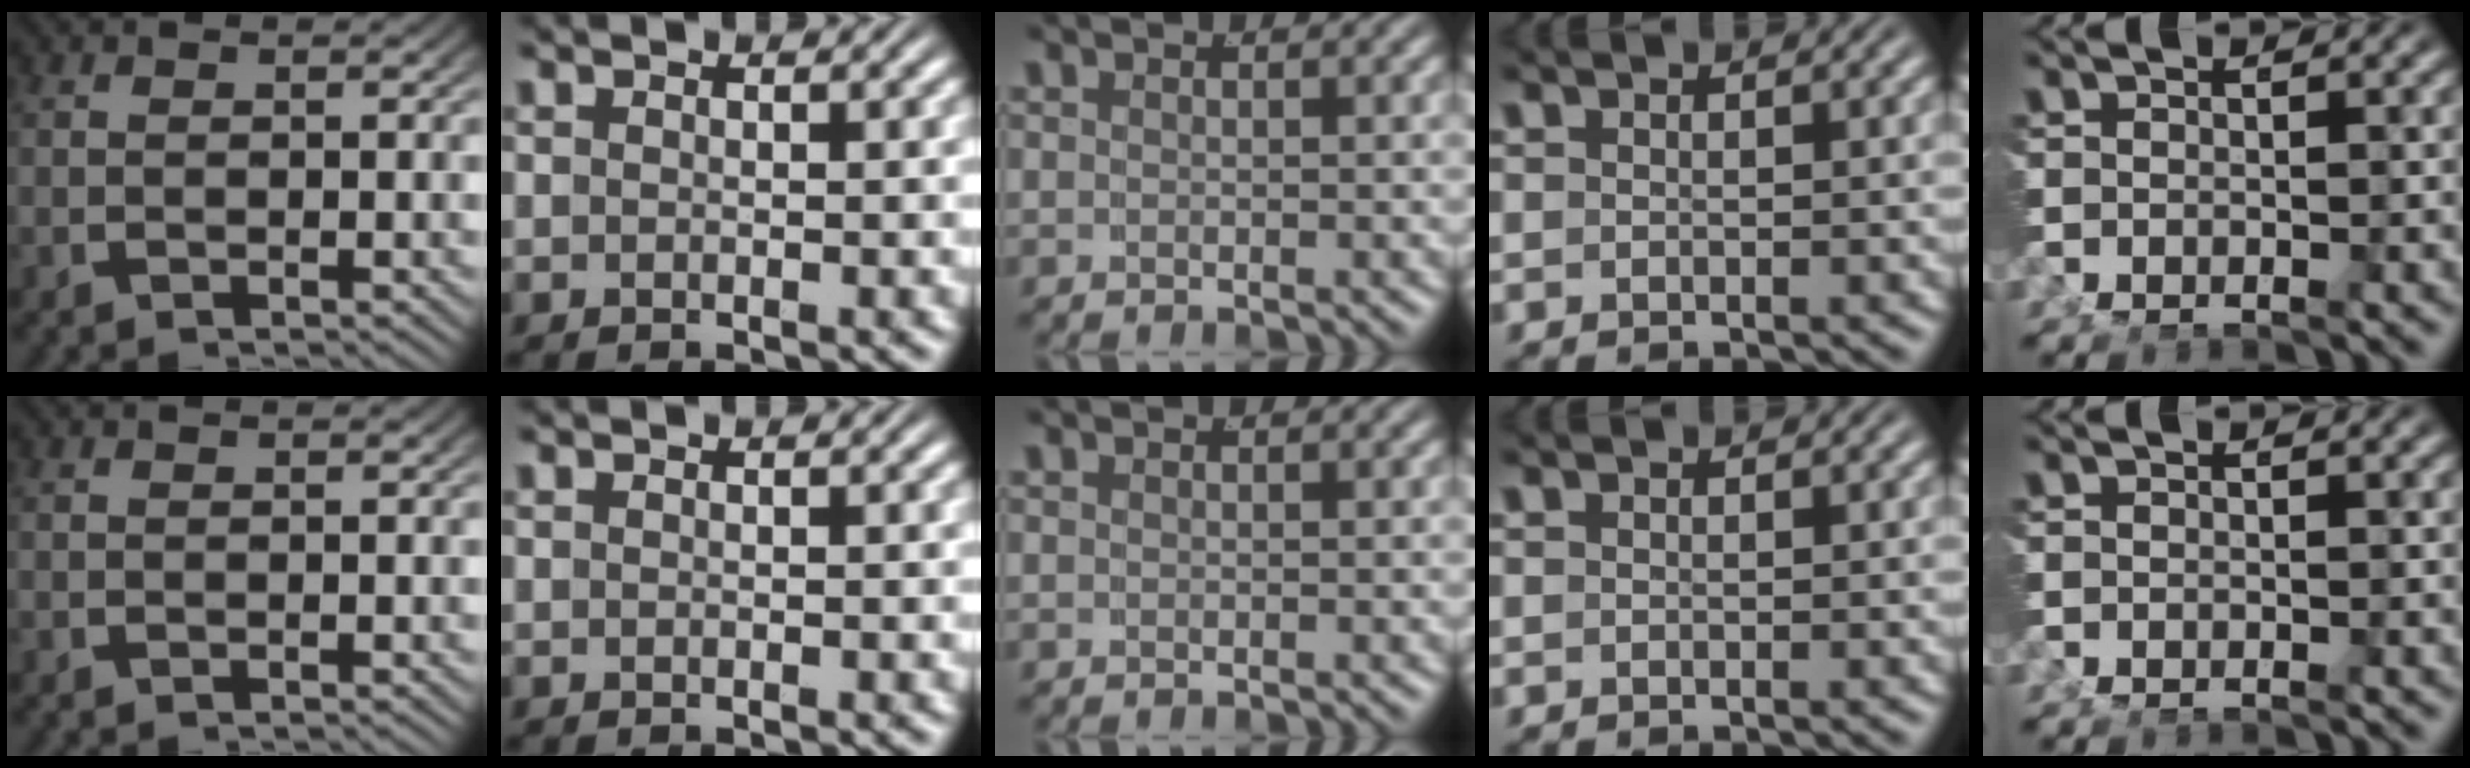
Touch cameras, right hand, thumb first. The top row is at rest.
{}